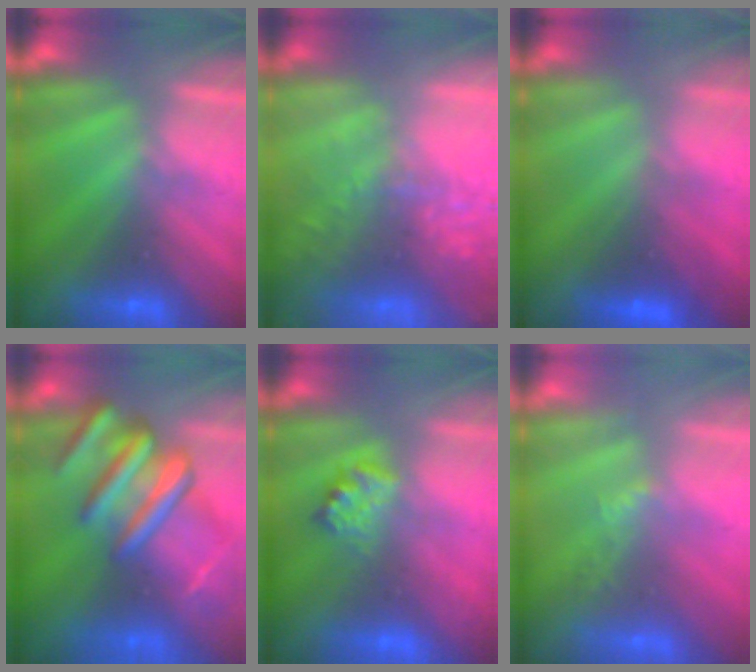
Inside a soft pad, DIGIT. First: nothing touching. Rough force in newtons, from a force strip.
{"total": 5.7}
{"total": 2.3}
{"total": 9.4}
{"total": 2.3}
{"total": 2.2}